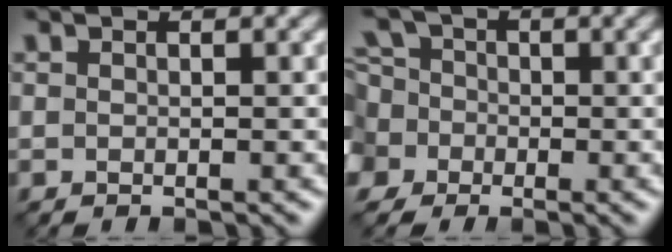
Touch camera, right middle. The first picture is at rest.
{"total": 6.3, "force": [-0.3, 5.8, 2.3], "torque": [-0.051, 0.031, -0.056]}